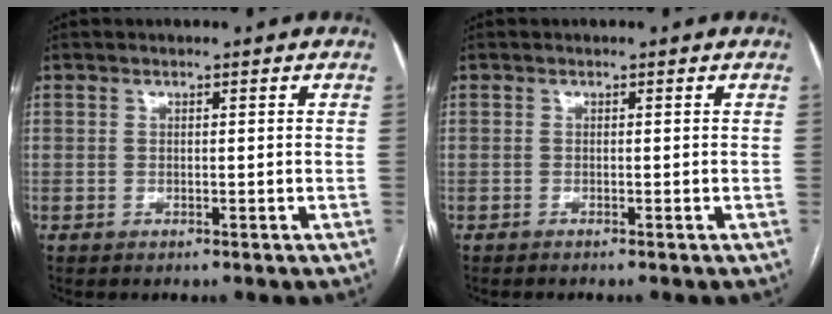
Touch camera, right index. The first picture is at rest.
{"total": 0.9, "force": [-0.8, -0.2, 0.4], "torque": [0.001, 0.003, -0.012]}